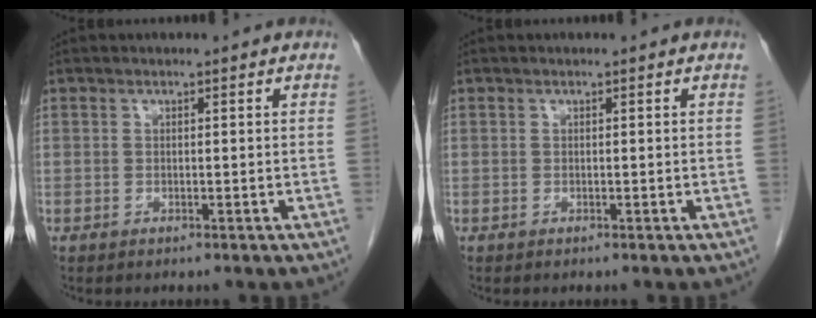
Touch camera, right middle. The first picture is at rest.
{"total": 0.0}